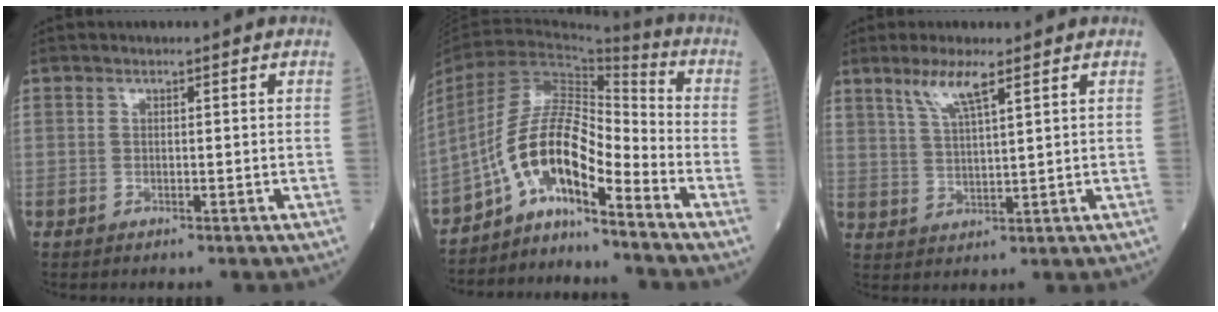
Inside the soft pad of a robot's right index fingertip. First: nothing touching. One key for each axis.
{"total": 11.1, "fx": -7.2, "fy": 2.4, "fz": 8.0, "tx": -0.147, "ty": 0.032, "tz": -0.134}
{"total": 5.6, "fx": 3.6, "fy": 0.5, "fz": 4.2, "tx": -0.087, "ty": -0.001, "tz": 0.074}